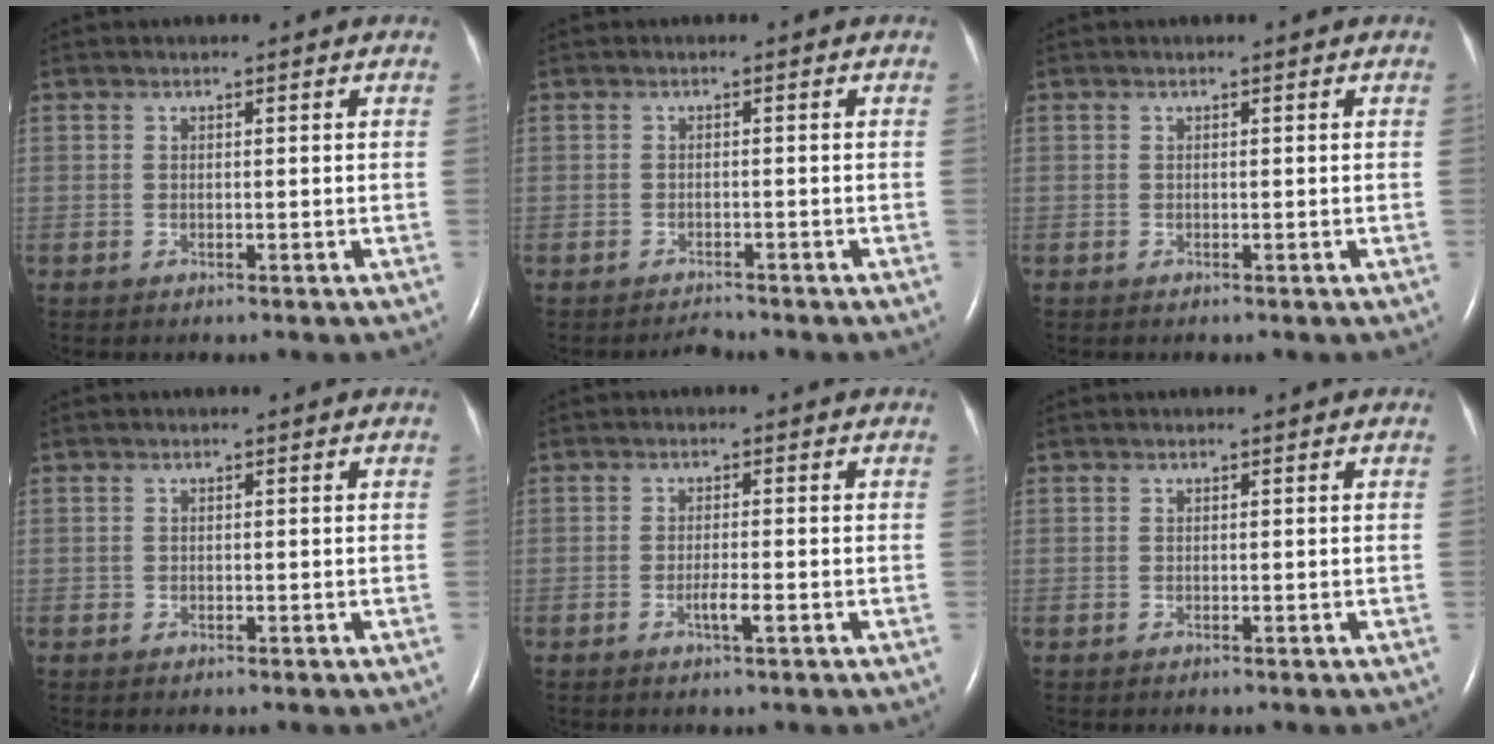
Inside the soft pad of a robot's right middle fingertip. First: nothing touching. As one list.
[{"total": 1.3, "force": [-1.3, 0.1, 0.0], "torque": [-0.006, -0.007, -0.018]}, {"total": 0.0}, {"total": 0.0}, {"total": 2.1, "force": [-0.9, 0.0, 1.9], "torque": [-0.037, -0.002, -0.016]}, {"total": 0.0}]